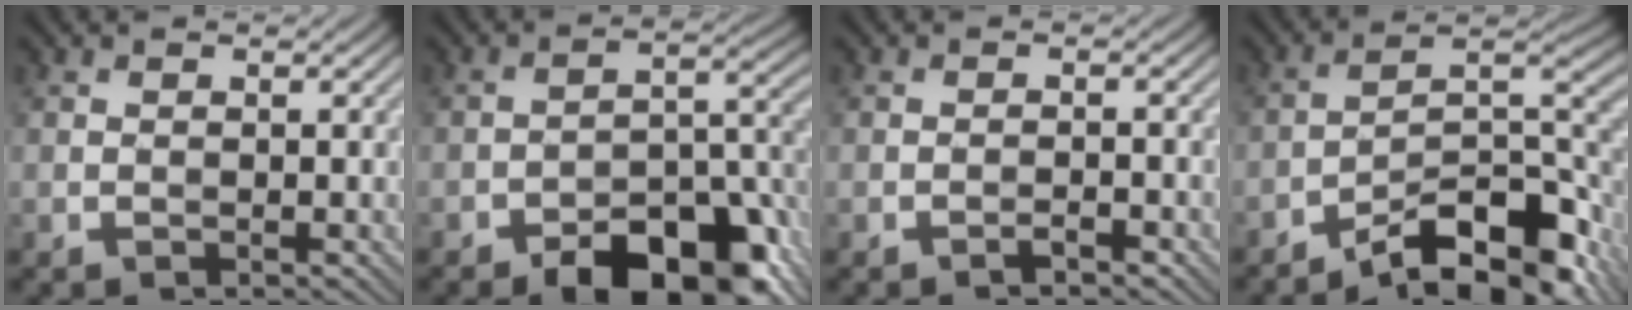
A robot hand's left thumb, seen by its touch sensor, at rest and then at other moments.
{"total": 14.3, "force": [-9.4, 6.2, 8.8], "torque": [-0.126, -0.009, -0.148]}
{"total": 1.4, "force": [-1.1, 0.2, 0.9], "torque": [-0.012, 0.004, -0.020]}
{"total": 13.3, "force": [-9.4, 4.0, 8.6], "torque": [-0.131, 0.001, -0.168]}